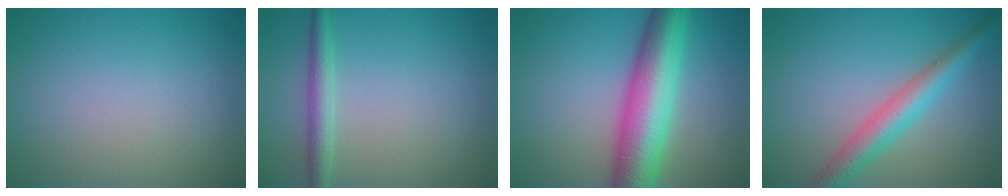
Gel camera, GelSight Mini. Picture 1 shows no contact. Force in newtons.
{"total": 2.3, "press": 2.3, "slide": 0.1}
{"total": 9.6, "press": 9.6, "slide": 0.2}
{"total": 4.3, "press": 4.3, "slide": 0.1}